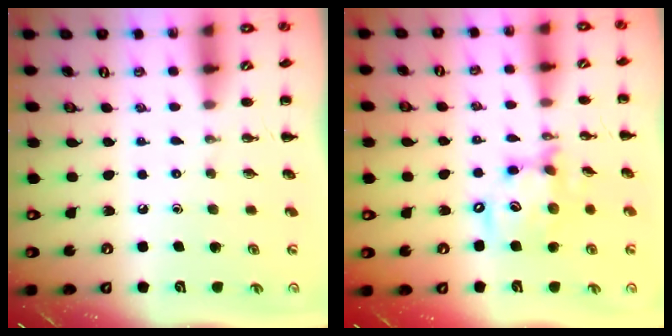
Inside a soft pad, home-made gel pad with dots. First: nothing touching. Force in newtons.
{"total": 14.0, "press": 13.6, "slide": 3.4}